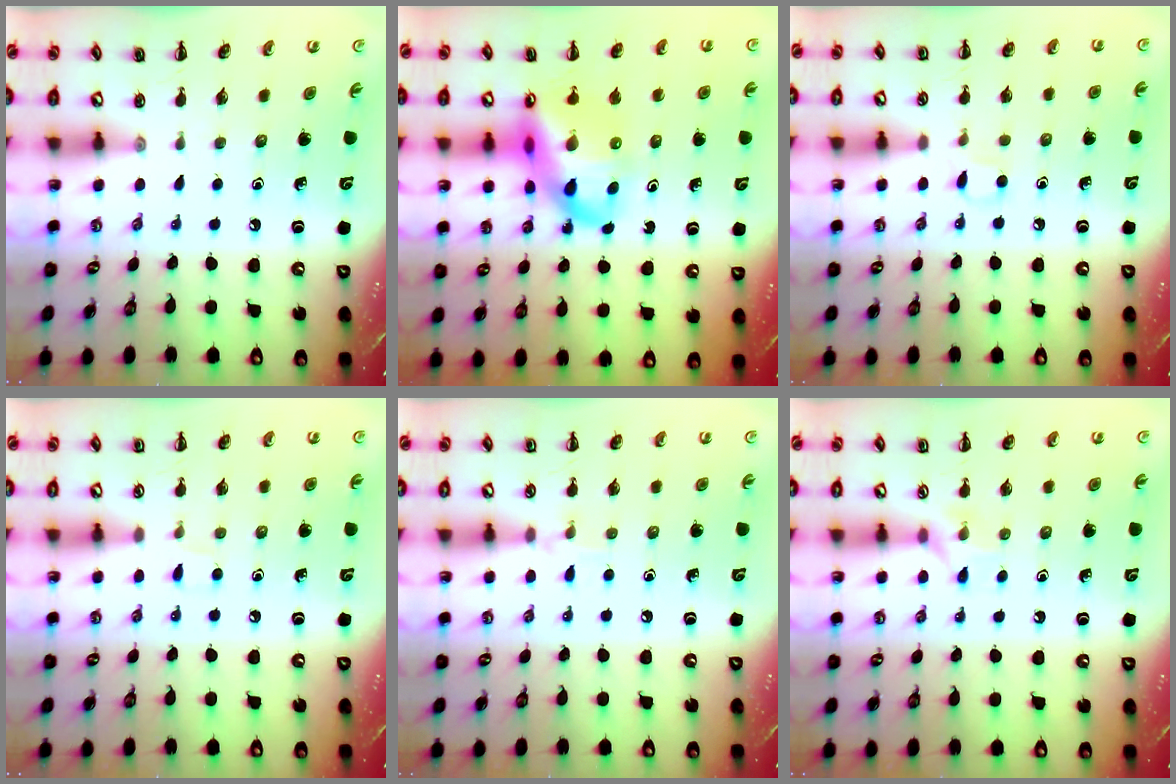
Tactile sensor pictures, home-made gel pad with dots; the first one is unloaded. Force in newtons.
{"total": 17.1, "press": 16.6, "slide": 4.2}
{"total": 3.8, "press": 3.7, "slide": 1.0}
{"total": 3.8, "press": 3.5, "slide": 1.4}
{"total": 5.8, "press": 5.5, "slide": 1.6}
{"total": 6.1, "press": 6.1, "slide": 0.4}